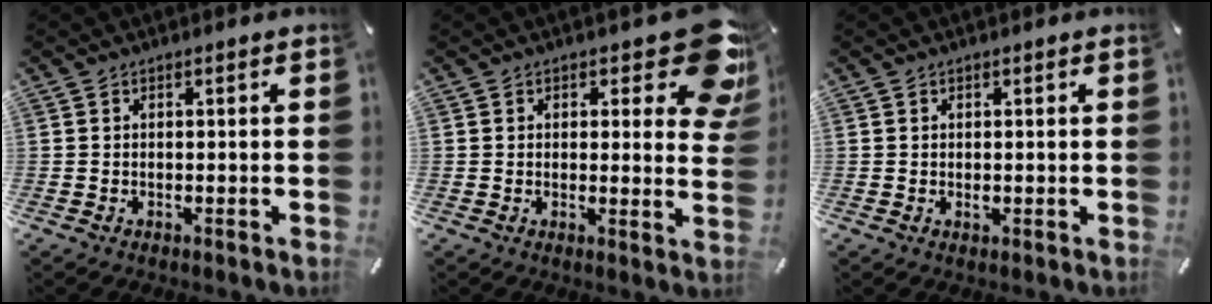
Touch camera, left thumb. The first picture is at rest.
{"total": 11.9, "force": [6.5, 5.2, 8.5], "torque": [-0.089, -0.050, 0.111]}
{"total": 0.8, "force": [0.1, 0.7, 0.5], "torque": [-0.002, -0.002, -0.001]}